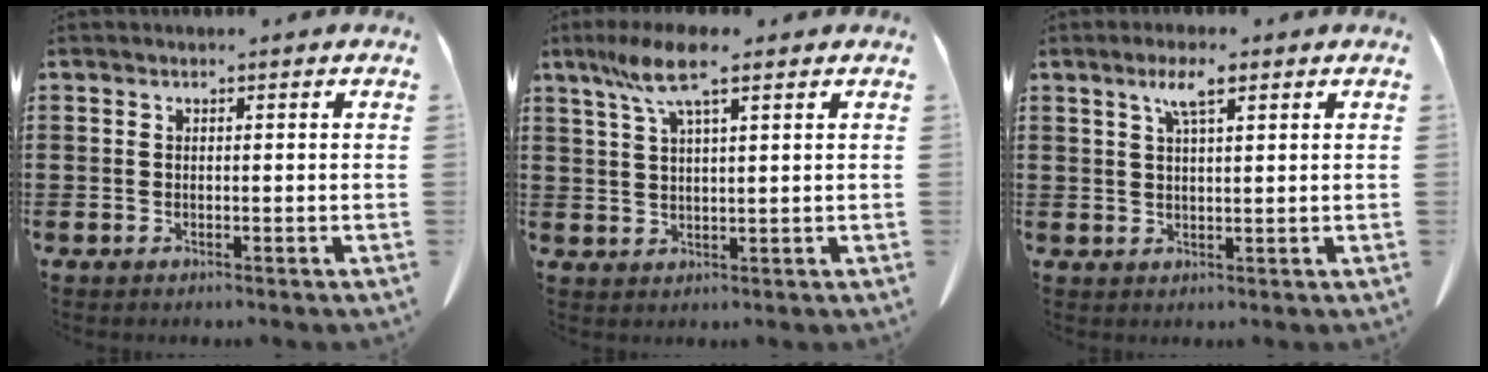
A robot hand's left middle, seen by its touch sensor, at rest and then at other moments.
{"total": 7.1, "force": [4.4, 1.0, 5.5], "torque": [-0.117, 0.001, 0.076]}
{"total": 4.4, "force": [2.5, 0.9, 3.5], "torque": [-0.074, 0.010, 0.042]}